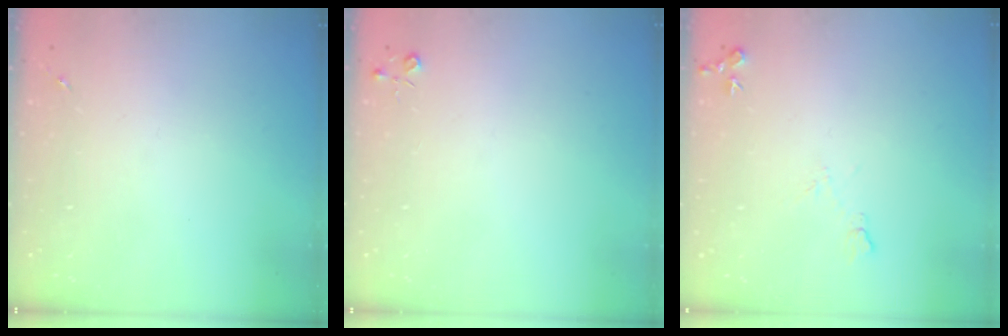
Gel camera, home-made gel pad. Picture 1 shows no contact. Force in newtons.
{"total": 3.0, "press": 3.0, "slide": 0.4}
{"total": 6.9, "press": 6.8, "slide": 1.0}